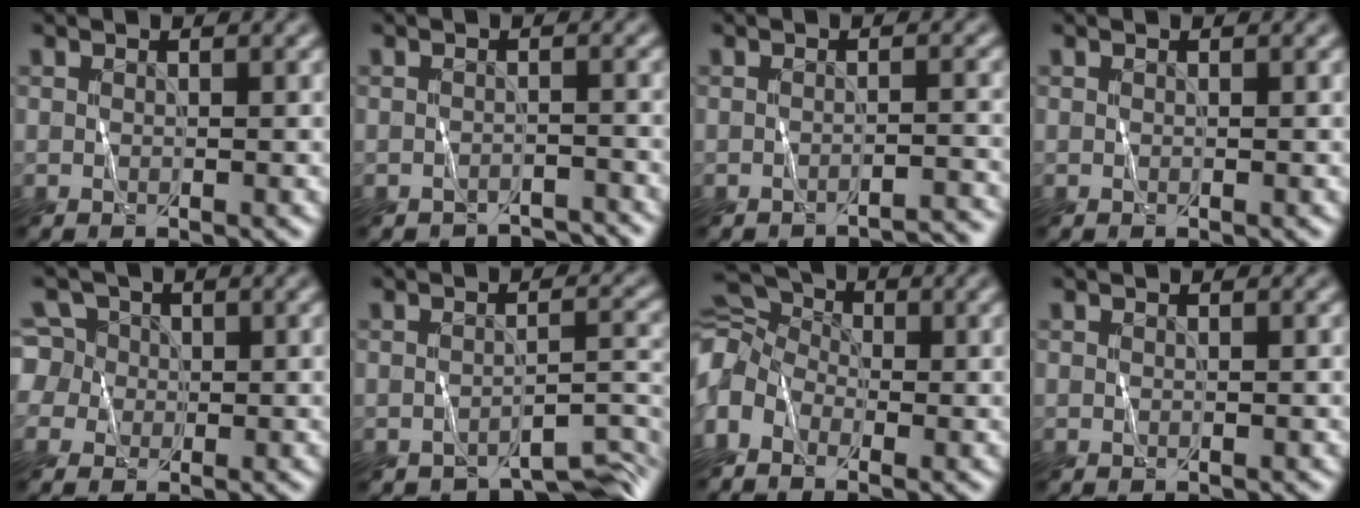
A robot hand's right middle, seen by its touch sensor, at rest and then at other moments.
{"total": 2.5, "force": [-2.4, 0.4, 0.2], "torque": [0.004, 0.001, -0.031]}
{"total": 2.7, "force": [-2.6, 0.2, 0.7], "torque": [0.002, 0.006, -0.034]}
{"total": 0.0}
{"total": 4.6, "force": [0.4, 4.4, 1.4], "torque": [-0.025, 0.036, -0.014]}
{"total": 4.2, "force": [-3.6, 0.9, 1.9], "torque": [-0.021, -0.006, -0.044]}
{"total": 7.8, "force": [-1.2, 5.4, 5.5], "torque": [-0.124, 0.025, -0.033]}
{"total": 0.0}